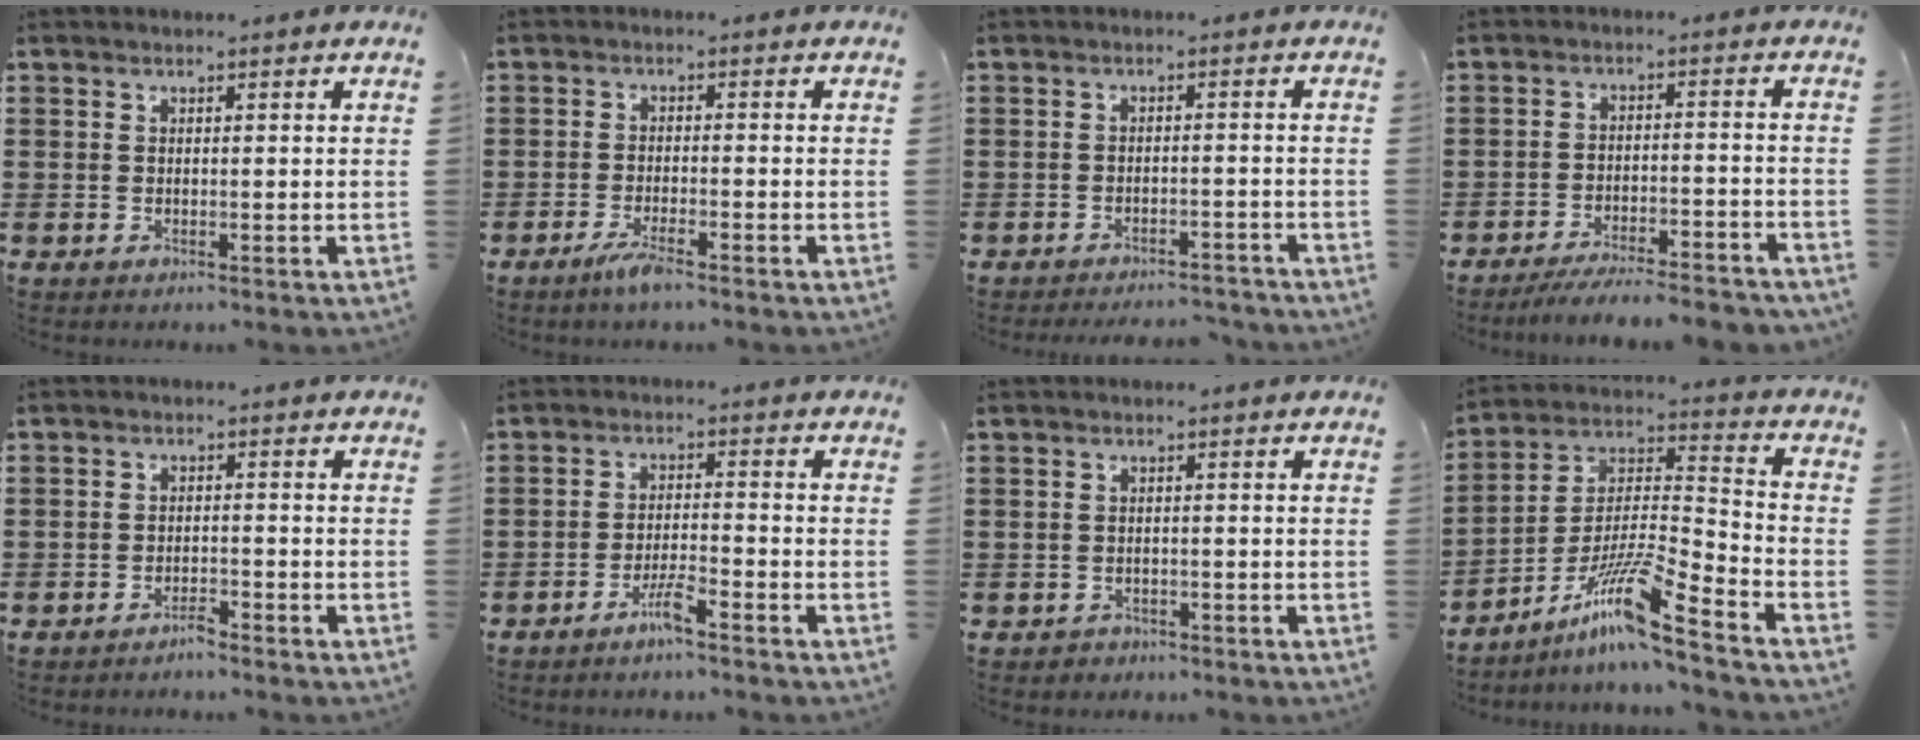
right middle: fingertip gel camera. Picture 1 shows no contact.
{"total": 3.2, "force": [-2.2, 0.2, 2.3], "torque": [-0.051, -0.004, -0.043]}
{"total": 2.7, "force": [-2.7, 0.1, 0.1], "torque": [-0.006, 0.002, -0.057]}
{"total": 5.5, "force": [-5.2, 0.4, 1.6], "torque": [-0.033, -0.002, -0.105]}
{"total": 2.0, "force": [-1.9, 0.2, 0.2], "torque": [-0.012, 0.001, -0.040]}
{"total": 3.8, "force": [-2.8, 0.2, 2.6], "torque": [-0.058, 0.000, -0.054]}
{"total": 1.1, "force": [-0.9, 0.5, 0.0], "torque": [-0.004, 0.003, -0.022]}
{"total": 12.3, "force": [-8.7, 0.8, 8.7], "torque": [-0.177, -0.005, -0.173]}